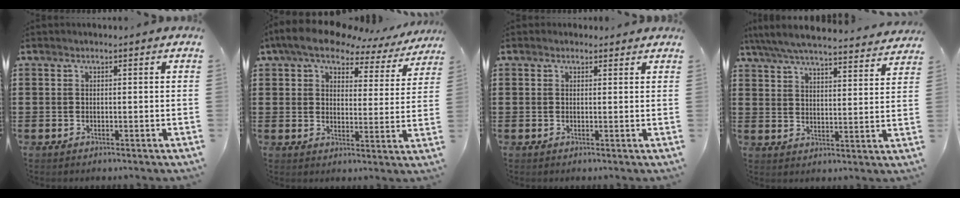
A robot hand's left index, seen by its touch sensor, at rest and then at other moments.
{"total": 7.1, "force": [5.9, 2.6, 3.2], "torque": [-0.085, -0.023, 0.100]}
{"total": 1.0, "force": [0.8, 0.5, 0.2], "torque": [-0.005, 0.005, 0.016]}
{"total": 6.3, "force": [5.9, 0.0, 2.1], "torque": [-0.066, -0.038, 0.102]}